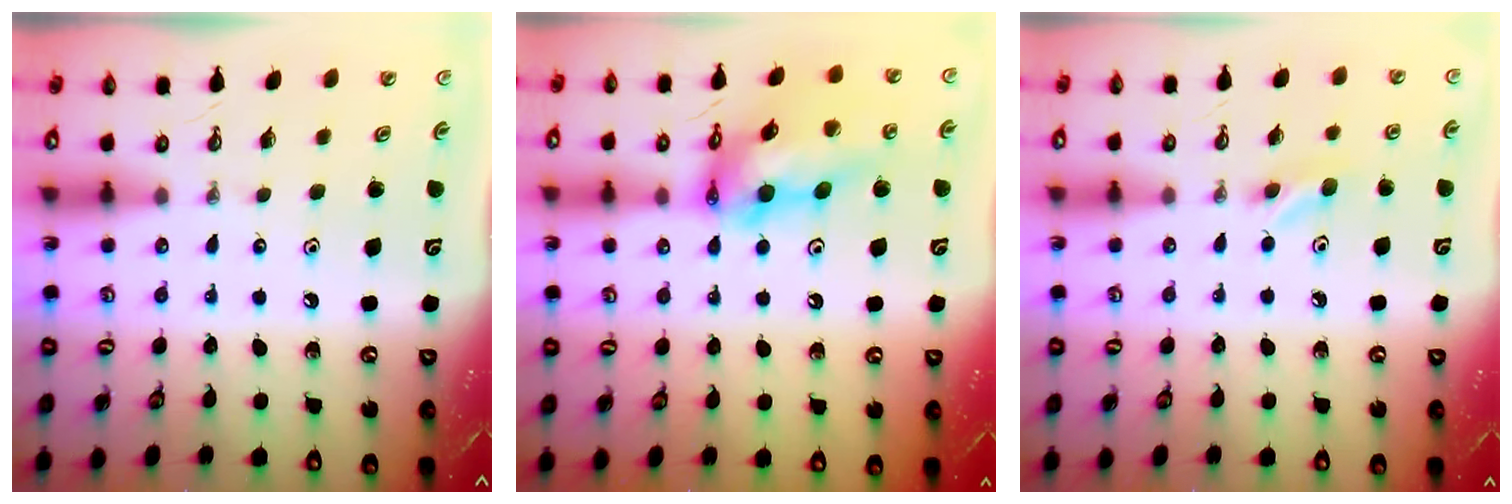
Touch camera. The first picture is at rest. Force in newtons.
{"total": 17.7, "press": 17.6, "slide": 1.8}
{"total": 4.9, "press": 4.8, "slide": 0.7}